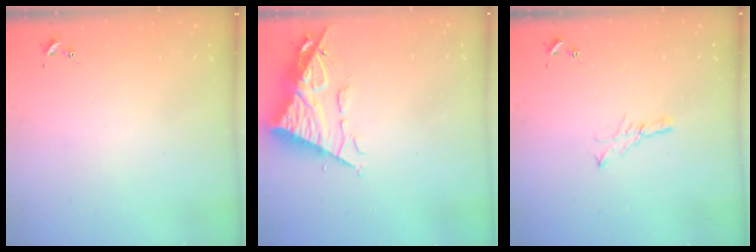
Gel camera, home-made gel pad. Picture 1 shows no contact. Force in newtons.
{"total": 13.0, "press": 12.9, "slide": 1.4}
{"total": 5.2, "press": 5.2, "slide": 0.3}